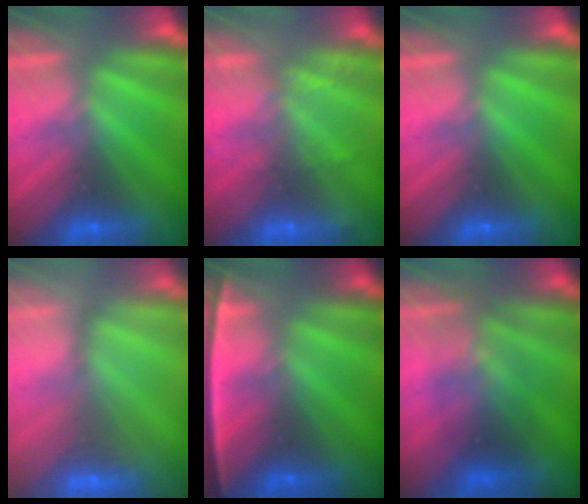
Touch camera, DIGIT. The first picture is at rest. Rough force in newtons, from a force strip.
{"total": 2.3}
{"total": 0.0}
{"total": 2.5}
{"total": 2.4}
{"total": 1.7}